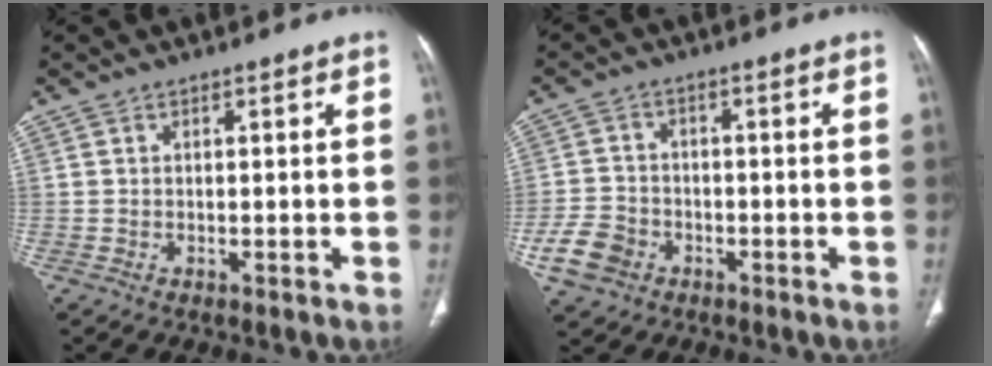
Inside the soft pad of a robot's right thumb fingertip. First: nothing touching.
{"total": 6.8, "force": [-3.1, 5.3, 2.8], "torque": [-0.051, 0.018, -0.055]}